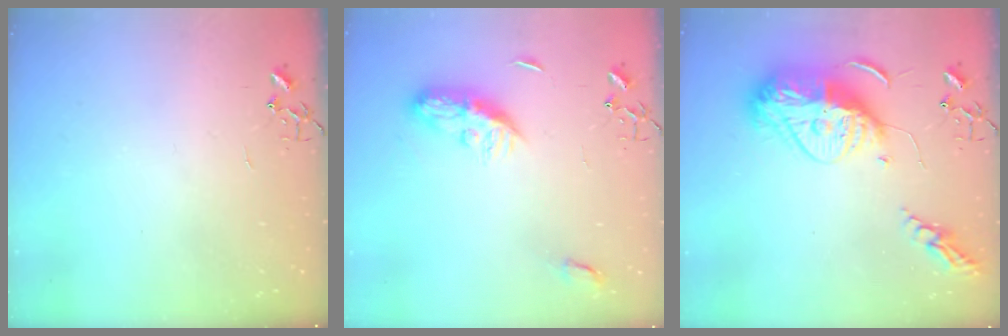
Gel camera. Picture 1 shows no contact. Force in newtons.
{"total": 9.0, "press": 9.0, "slide": 0.1}
{"total": 18.2, "press": 18.2, "slide": 1.6}